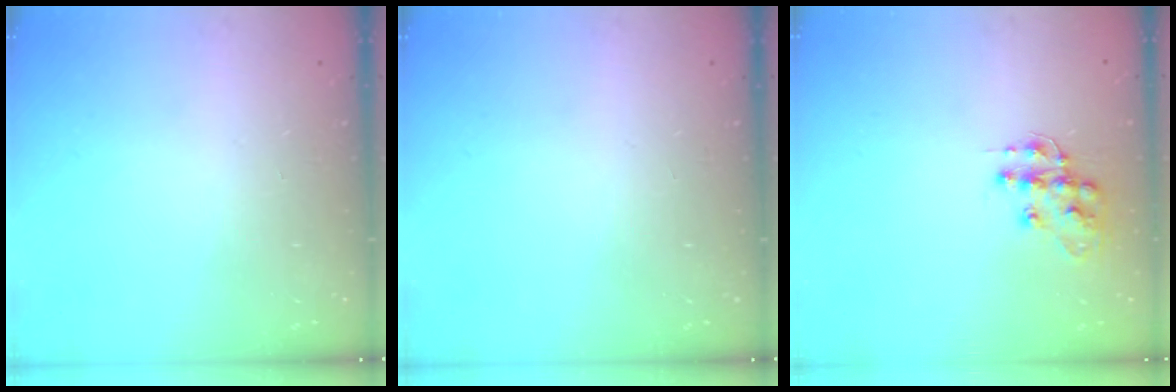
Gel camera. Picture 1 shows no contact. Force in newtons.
{"total": 0.0}
{"total": 11.6, "press": 11.5, "slide": 0.8}